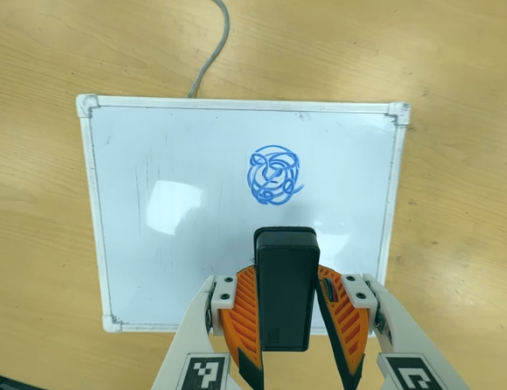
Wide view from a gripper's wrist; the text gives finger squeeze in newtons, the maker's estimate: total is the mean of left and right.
{"total": 4.3, "left": 3.5, "right": 5.1}